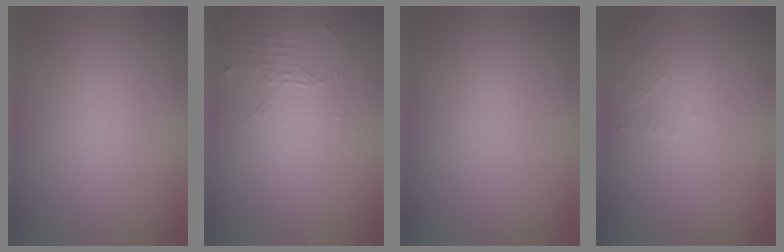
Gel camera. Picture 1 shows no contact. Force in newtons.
{"total": 2.3, "press": 1.6, "slide": 1.6}
{"total": 0.0}
{"total": 1.7, "press": 1.7, "slide": 0.3}